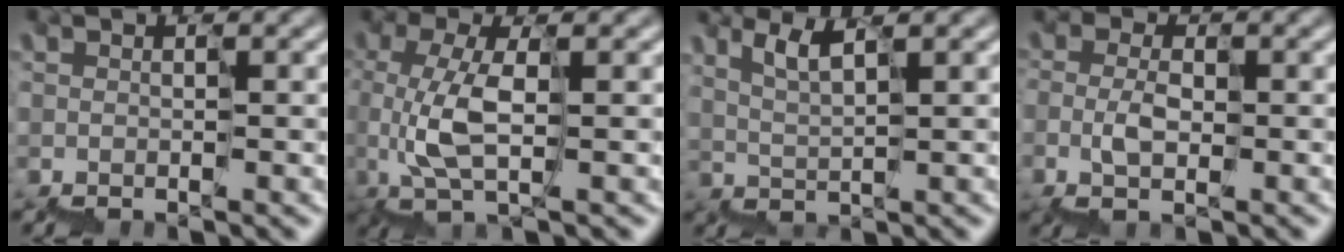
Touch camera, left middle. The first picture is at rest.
{"total": 3.4, "force": [0.3, 1.2, 3.1], "torque": [-0.077, 0.006, 0.015]}
{"total": 2.3, "force": [2.0, 0.4, 1.0], "torque": [-0.020, 0.015, 0.049]}
{"total": 0.9, "force": [-0.2, 0.6, 0.7], "torque": [-0.023, 0.010, 0.000]}